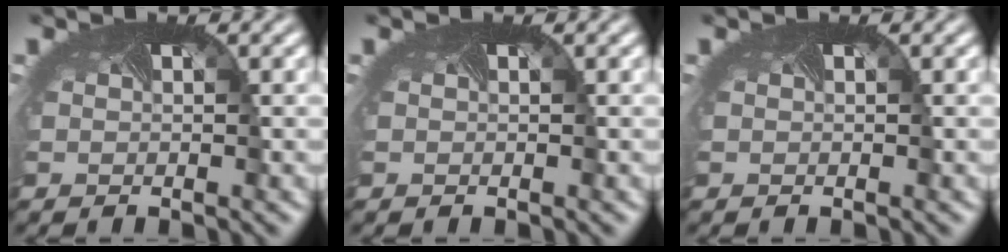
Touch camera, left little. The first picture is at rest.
{"total": 0.0}
{"total": 0.0}